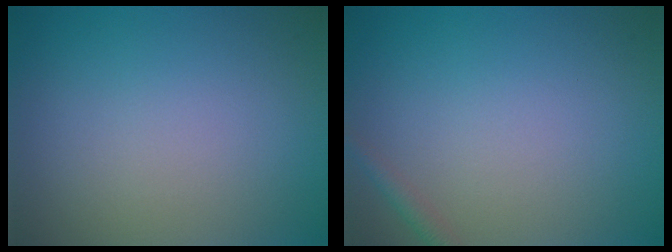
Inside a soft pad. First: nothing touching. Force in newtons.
{"total": 1.2, "press": 1.2, "slide": 0.1}